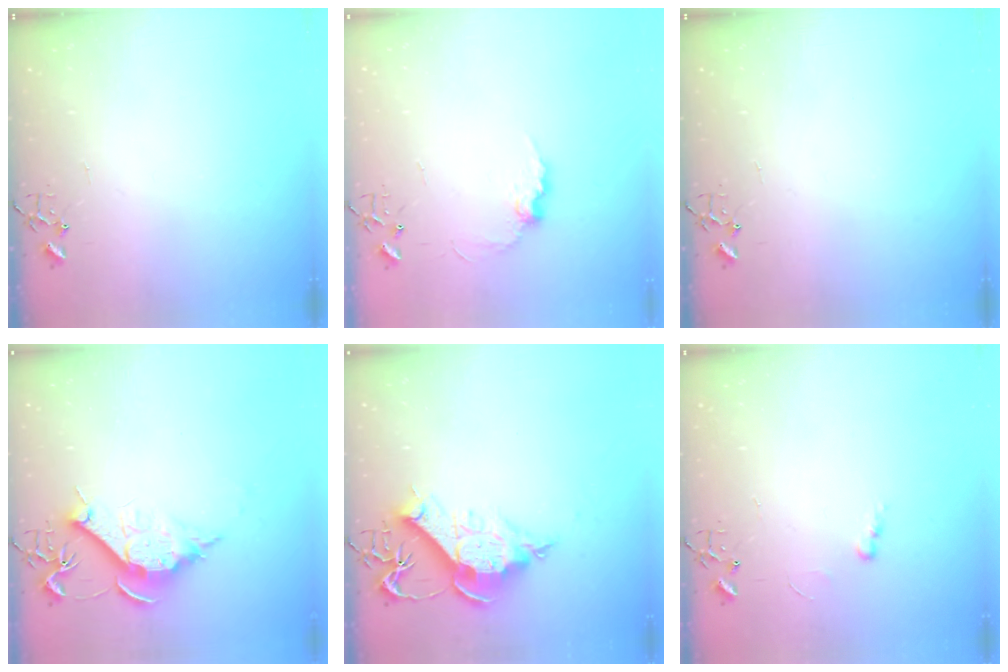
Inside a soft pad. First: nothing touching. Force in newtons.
{"total": 8.0, "press": 8.0, "slide": 0.5}
{"total": 0.0}
{"total": 10.6, "press": 10.6, "slide": 0.1}
{"total": 12.1, "press": 12.0, "slide": 1.6}
{"total": 3.5, "press": 3.4, "slide": 0.5}